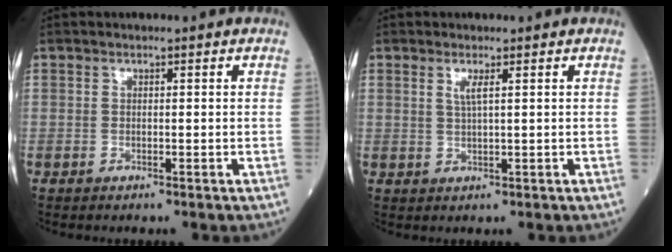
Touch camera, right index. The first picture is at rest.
{"total": 1.9, "force": [0.8, -0.1, 1.7], "torque": [-0.040, -0.003, 0.017]}